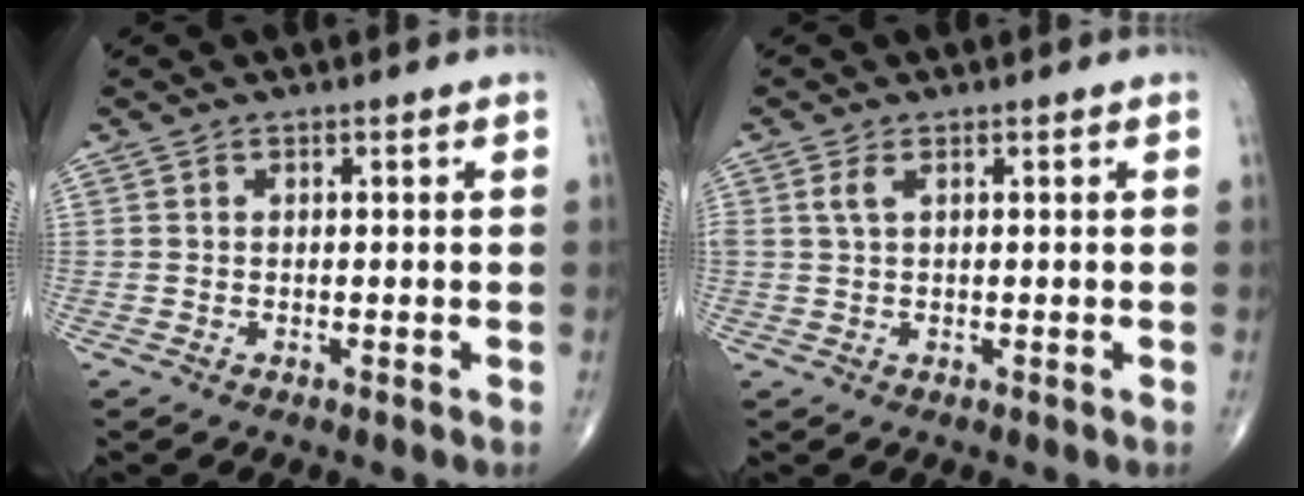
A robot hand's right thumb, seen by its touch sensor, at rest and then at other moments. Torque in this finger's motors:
{"motor_torque": [-0.34, -0.25, 0.40, 0.16, 0.02]}